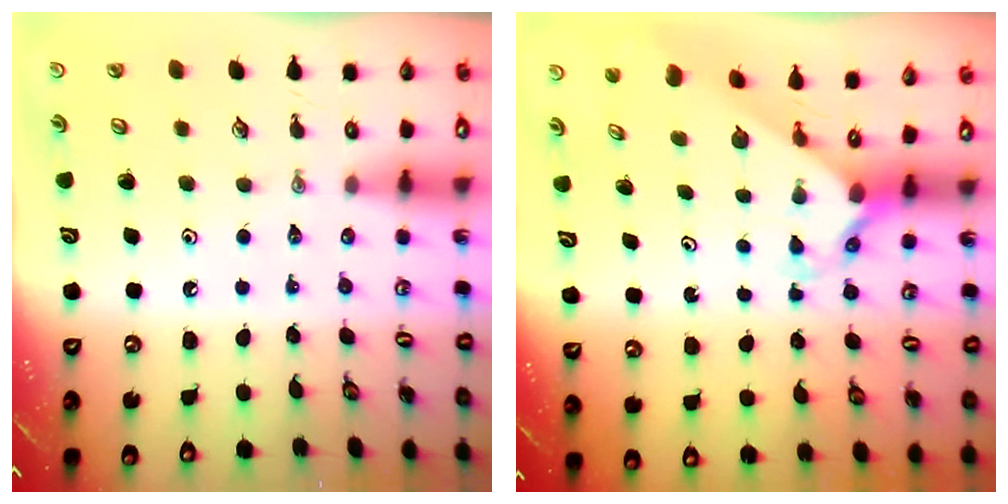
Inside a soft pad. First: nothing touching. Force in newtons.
{"total": 2.3, "press": 2.3, "slide": 0.2}